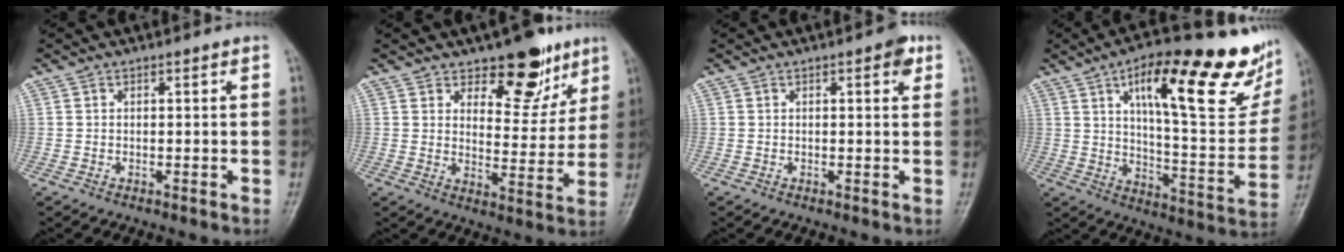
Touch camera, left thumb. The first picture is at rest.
{"total": 11.4, "force": [7.5, 5.8, 6.3], "torque": [-0.041, -0.048, 0.111]}
{"total": 2.8, "force": [1.3, 1.1, 2.2], "torque": [-0.020, -0.001, 0.011]}
{"total": 29.5, "force": [14.8, 9.1, 23.9], "torque": [-0.302, -0.032, 0.224]}